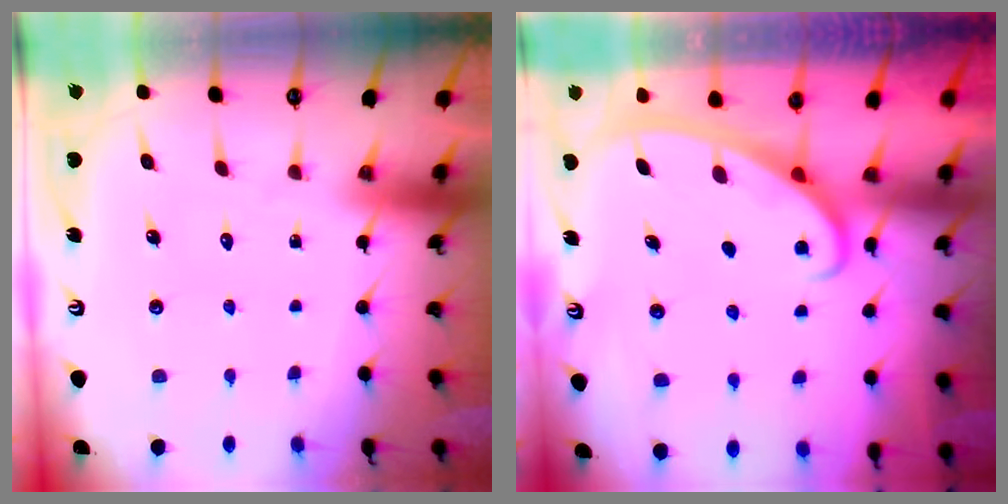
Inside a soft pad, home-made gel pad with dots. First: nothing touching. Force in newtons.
{"total": 2.8, "press": 2.8, "slide": 0.4}